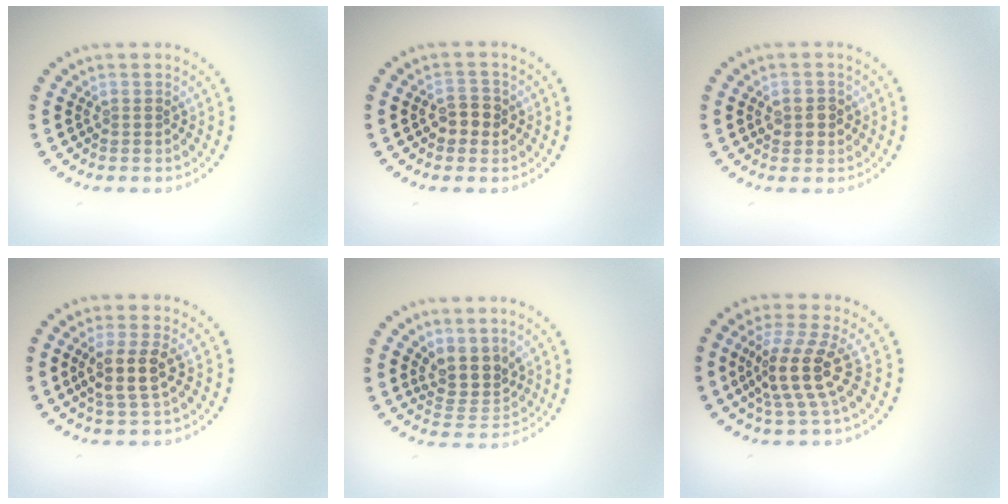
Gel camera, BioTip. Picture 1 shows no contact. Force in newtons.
{"total": 2.2, "press": 2.2, "slide": 0.3}
{"total": 1.9, "press": 1.9, "slide": 0.1}
{"total": 2.9, "press": 2.5, "slide": 1.5}
{"total": 3.3, "press": 2.5, "slide": 2.1}
{"total": 4.3, "press": 3.5, "slide": 2.5}